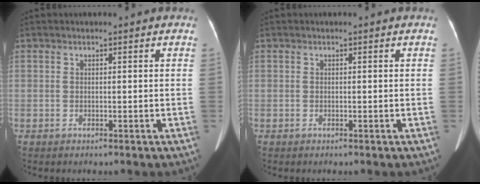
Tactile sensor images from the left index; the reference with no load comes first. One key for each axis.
{"total": 0.0}